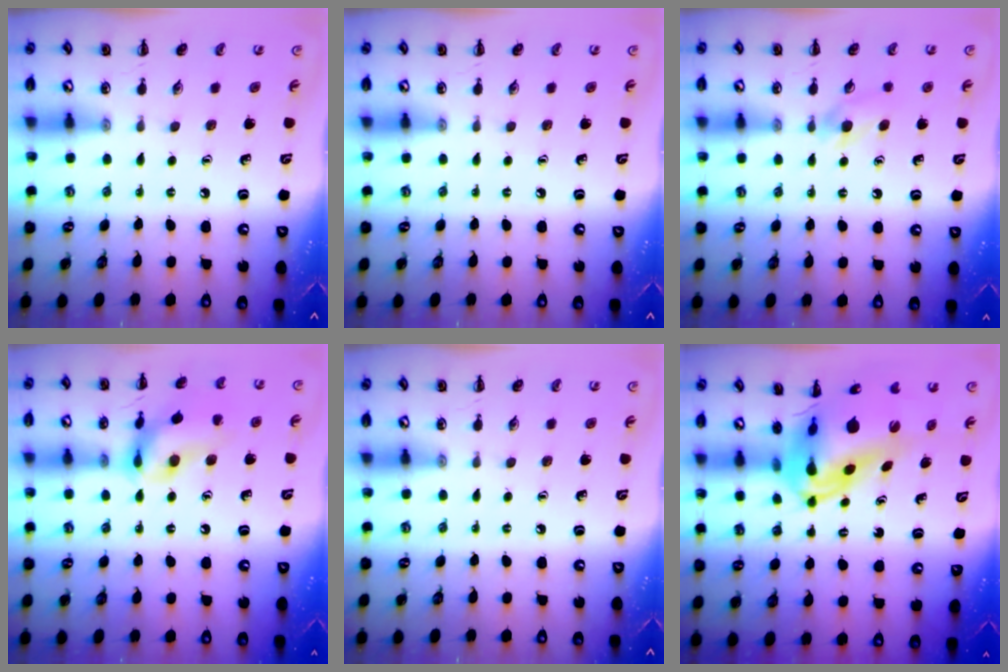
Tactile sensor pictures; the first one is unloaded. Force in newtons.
{"total": 0.0}
{"total": 4.6, "press": 4.3, "slide": 1.6}
{"total": 14.0, "press": 13.9, "slide": 1.5}
{"total": 0.0}
{"total": 10.0, "press": 9.5, "slide": 3.2}